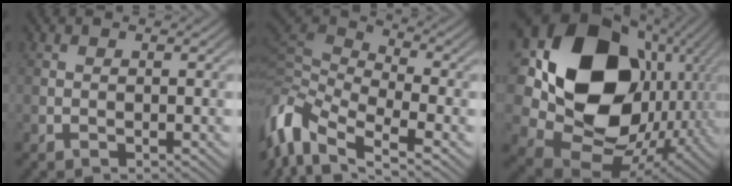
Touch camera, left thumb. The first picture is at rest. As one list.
[{"total": 11.7, "force": [-5.0, 5.5, 9.1], "torque": [-0.222, -0.002, -0.108]}, {"total": 20.3, "force": [4.0, 15.7, 12.2], "torque": [-0.280, -0.018, 0.102]}]